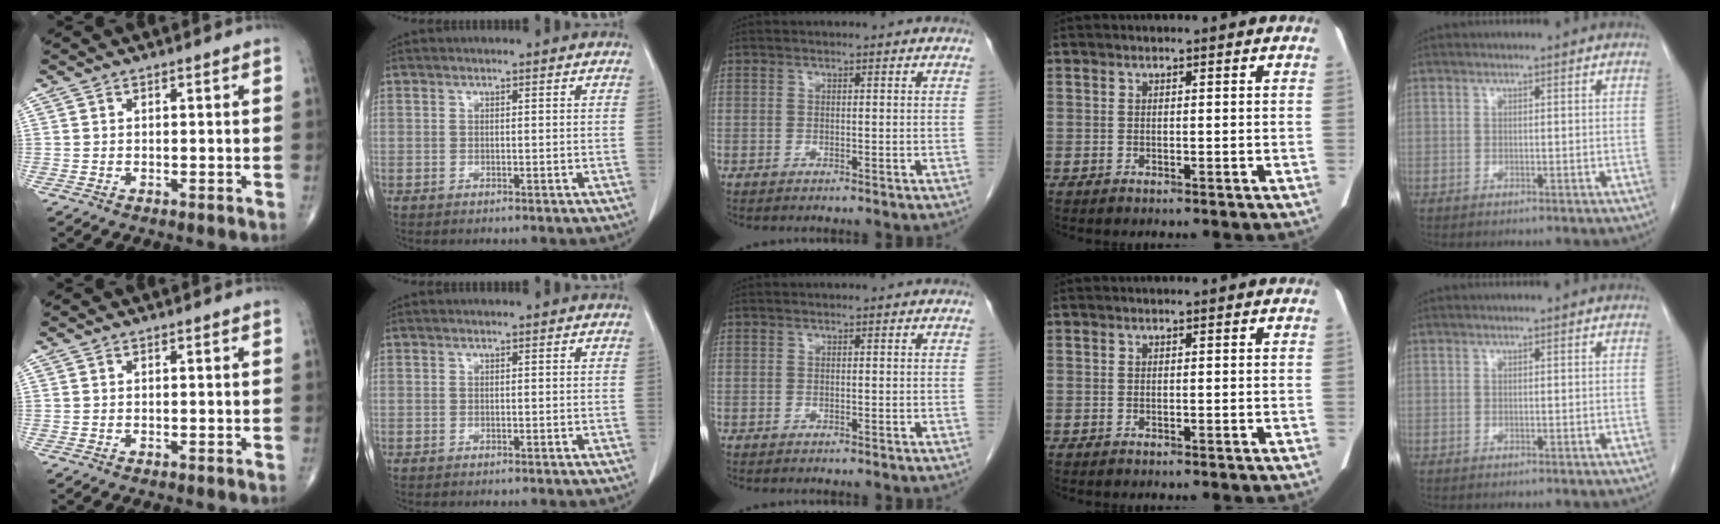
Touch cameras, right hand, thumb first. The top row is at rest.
{}